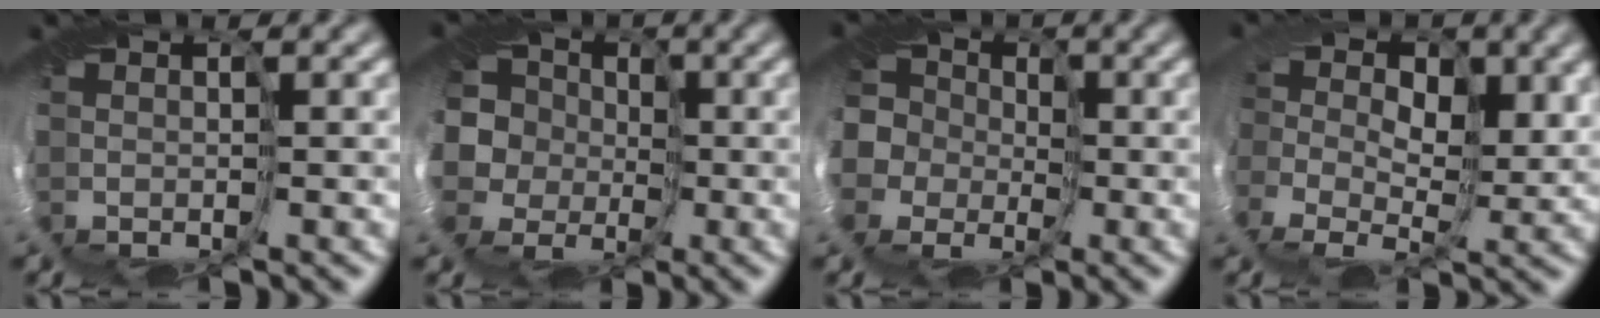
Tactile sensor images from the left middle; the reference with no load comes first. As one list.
[{"total": 7.1, "force": [-1.6, 6.4, 2.5], "torque": [-0.058, 0.015, -0.078]}, {"total": 7.6, "force": [0.5, 7.2, 2.4], "torque": [-0.053, 0.017, -0.042]}, {"total": 5.2, "force": [0.3, 4.0, 3.3], "torque": [-0.040, -0.012, -0.008]}]